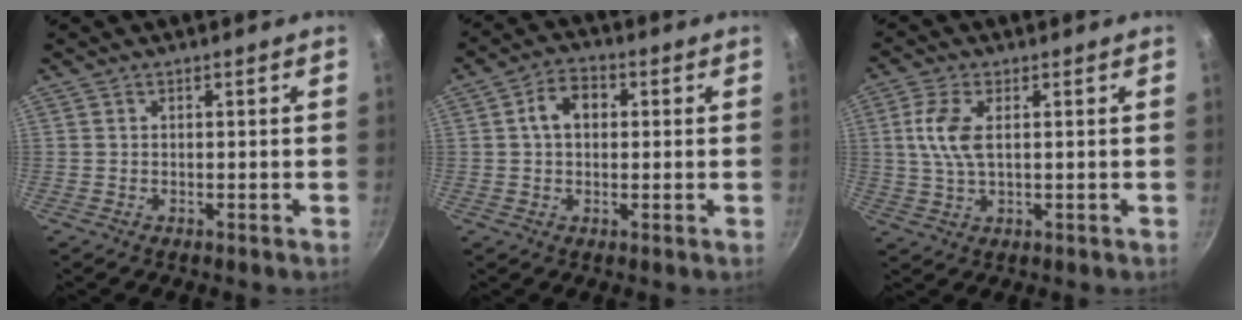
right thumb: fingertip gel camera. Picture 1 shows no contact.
{"total": 6.2, "force": [1.0, 4.4, 4.2], "torque": [-0.049, 0.016, 0.008]}
{"total": 6.7, "force": [1.2, 3.2, 5.8], "torque": [-0.123, 0.005, 0.022]}